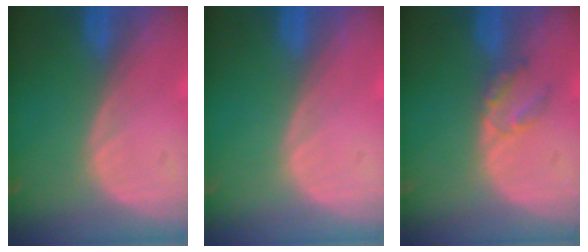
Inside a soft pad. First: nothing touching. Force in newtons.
{"total": 0.0}
{"total": 2.8, "press": 2.8, "slide": 0.3}